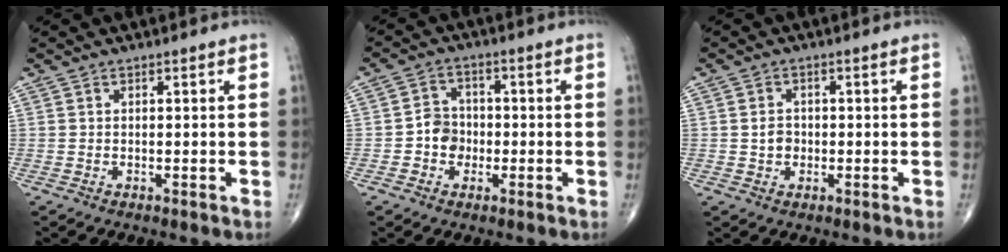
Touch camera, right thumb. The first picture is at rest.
{"total": 5.1, "force": [-1.2, 4.5, 2.1], "torque": [-0.007, 0.015, -0.030]}
{"total": 2.9, "force": [-0.2, 2.4, 1.5], "torque": [-0.011, 0.005, -0.005]}